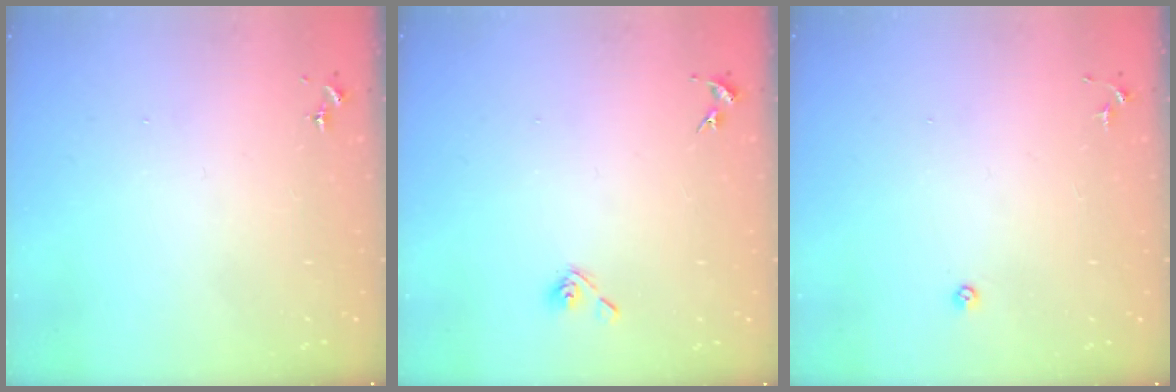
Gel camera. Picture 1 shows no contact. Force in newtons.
{"total": 5.3, "press": 4.9, "slide": 2.0}
{"total": 3.4, "press": 3.3, "slide": 0.7}